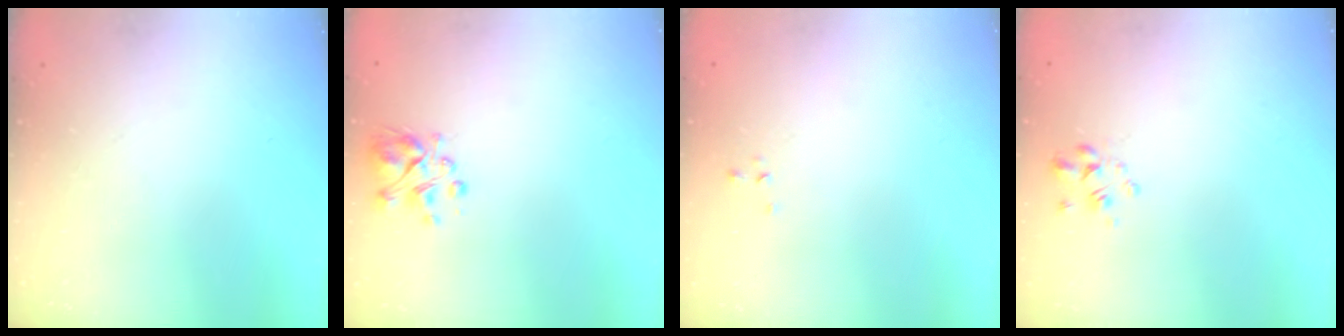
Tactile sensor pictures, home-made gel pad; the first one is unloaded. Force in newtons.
{"total": 3.8, "press": 3.7, "slide": 1.0}
{"total": 0.0}
{"total": 2.0, "press": 1.8, "slide": 0.9}